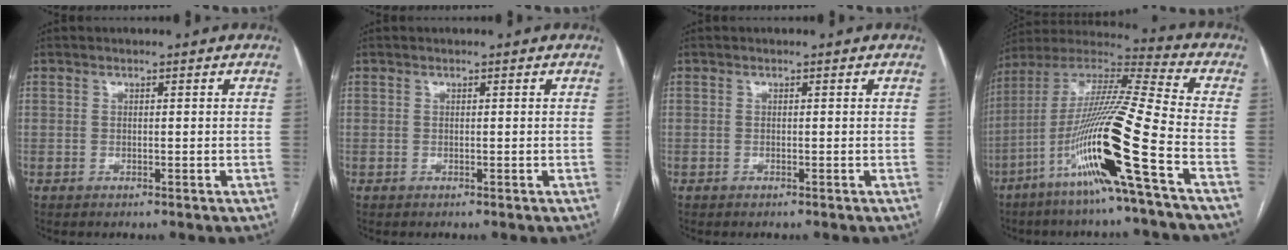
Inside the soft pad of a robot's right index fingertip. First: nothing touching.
{"total": 0.0}
{"total": 0.0}
{"total": 19.8, "force": [-8.1, -1.4, 18.0], "torque": [-0.365, -0.023, -0.163]}